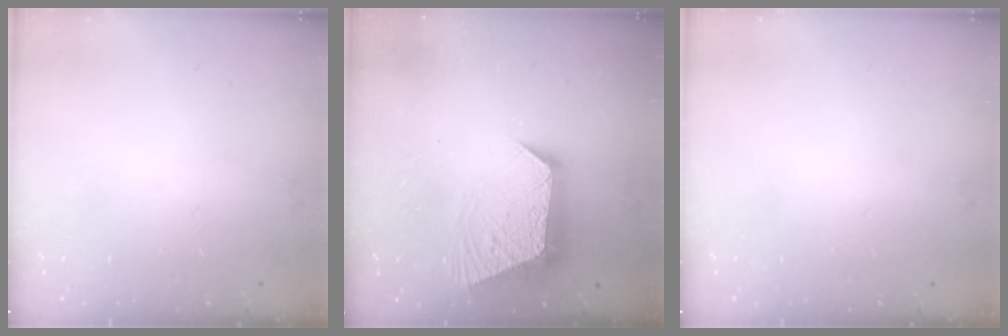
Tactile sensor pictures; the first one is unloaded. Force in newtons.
{"total": 12.3, "press": 12.2, "slide": 1.3}
{"total": 0.0}